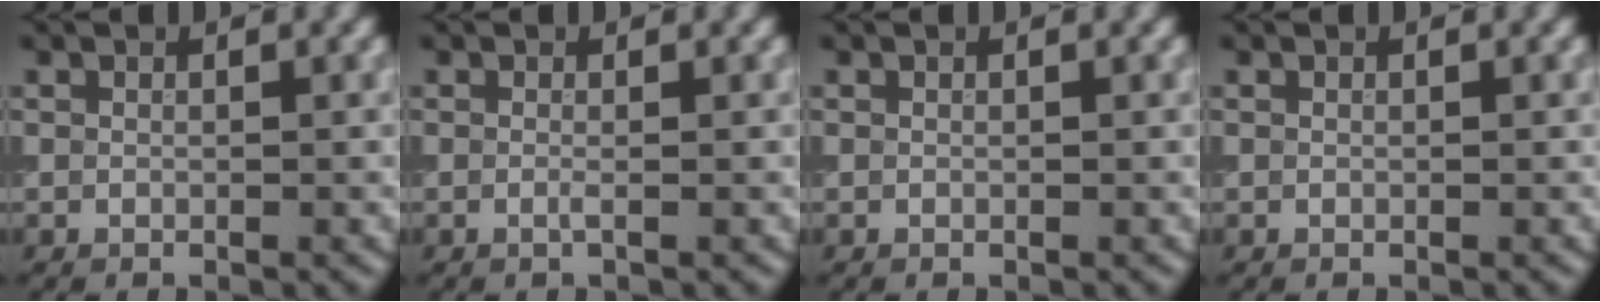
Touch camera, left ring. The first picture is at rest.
{"total": 0.5, "force": [-0.1, 0.1, 0.5], "torque": [-0.010, -0.005, -0.004]}
{"total": 0.0}
{"total": 0.0}